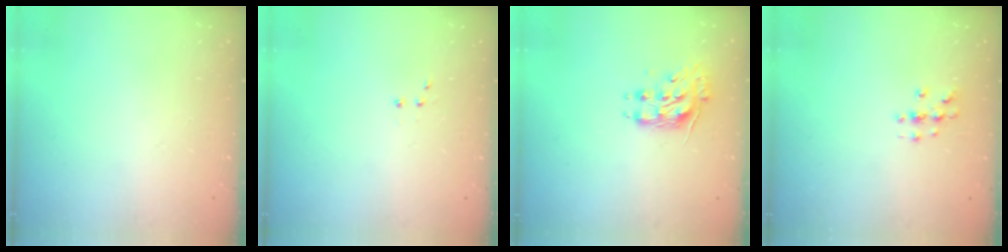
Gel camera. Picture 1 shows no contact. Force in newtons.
{"total": 3.0, "press": 2.9, "slide": 0.7}
{"total": 10.2, "press": 10.2, "slide": 0.6}
{"total": 3.0, "press": 3.0, "slide": 0.3}